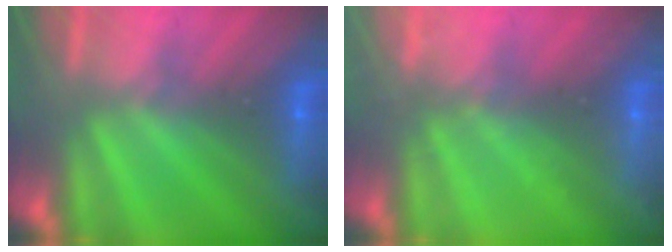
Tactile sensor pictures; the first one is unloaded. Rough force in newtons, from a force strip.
{"total": 2.2}